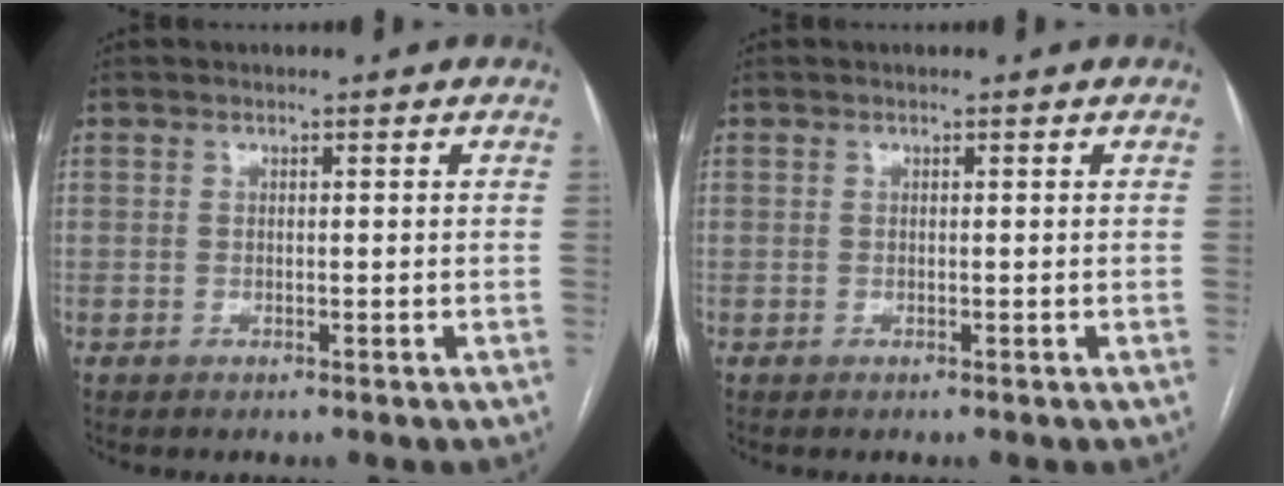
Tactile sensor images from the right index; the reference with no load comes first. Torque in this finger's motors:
{"motor_torque": [0.00, 0.00, 0.03, 0.00]}